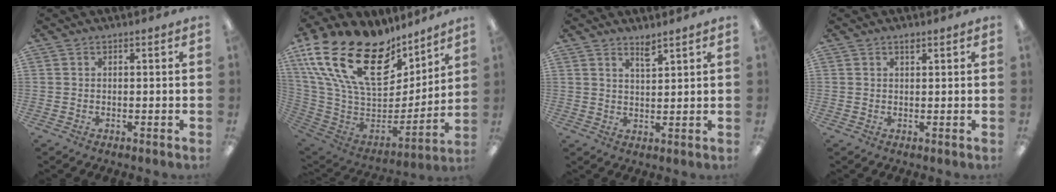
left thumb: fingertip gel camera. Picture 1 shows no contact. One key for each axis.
{"total": 27.4, "fx": 14.7, "fy": 15.5, "fz": 17.2, "tx": -0.324, "ty": -0.097, "tz": 0.280}
{"total": 3.2, "fx": 2.9, "fy": 0.5, "fz": 1.3, "tx": -0.015, "ty": -0.016, "tz": 0.049}
{"total": 1.1, "fx": 0.9, "fy": 0.4, "fz": 0.5, "tx": -0.005, "ty": -0.003, "tz": 0.015}